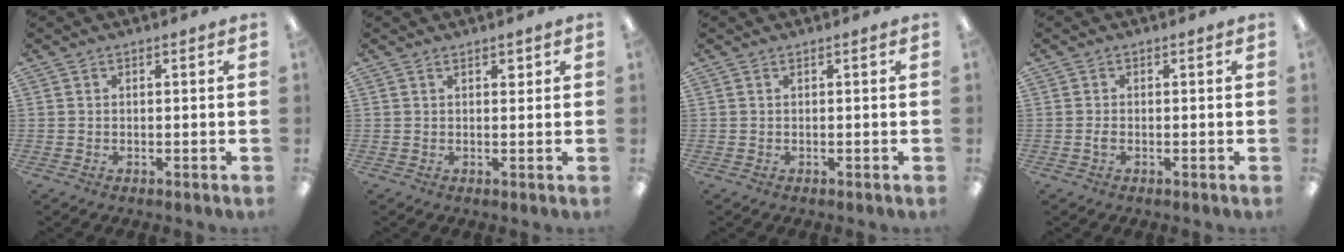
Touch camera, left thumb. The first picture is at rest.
{"total": 1.7, "force": [1.1, 1.0, 0.8], "torque": [-0.002, -0.003, 0.015]}
{"total": 0.0}
{"total": 1.2, "force": [-0.4, 0.7, 0.9], "torque": [-0.017, 0.003, -0.008]}